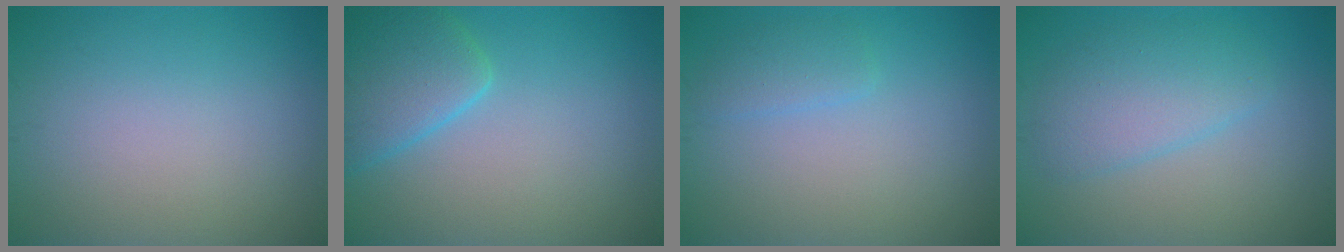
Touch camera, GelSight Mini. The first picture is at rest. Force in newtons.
{"total": 4.6, "press": 4.6, "slide": 0.4}
{"total": 1.6, "press": 1.6, "slide": 0.0}
{"total": 3.5, "press": 3.5, "slide": 0.3}